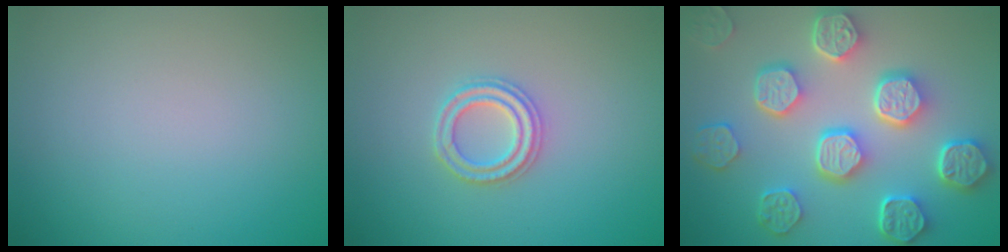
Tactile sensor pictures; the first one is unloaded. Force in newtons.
{"total": 2.3, "press": 2.2, "slide": 0.4}
{"total": 8.5, "press": 6.6, "slide": 5.3}